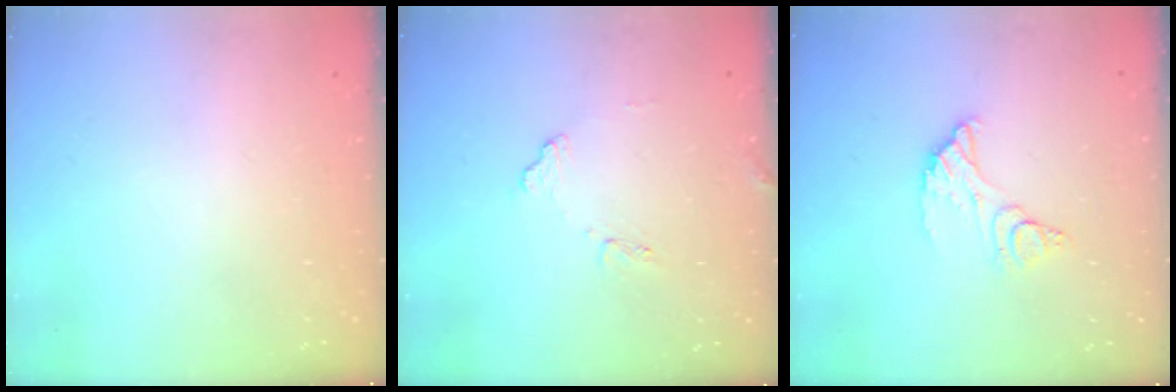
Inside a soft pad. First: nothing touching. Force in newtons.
{"total": 7.9, "press": 7.9, "slide": 0.4}
{"total": 10.1, "press": 10.0, "slide": 0.9}